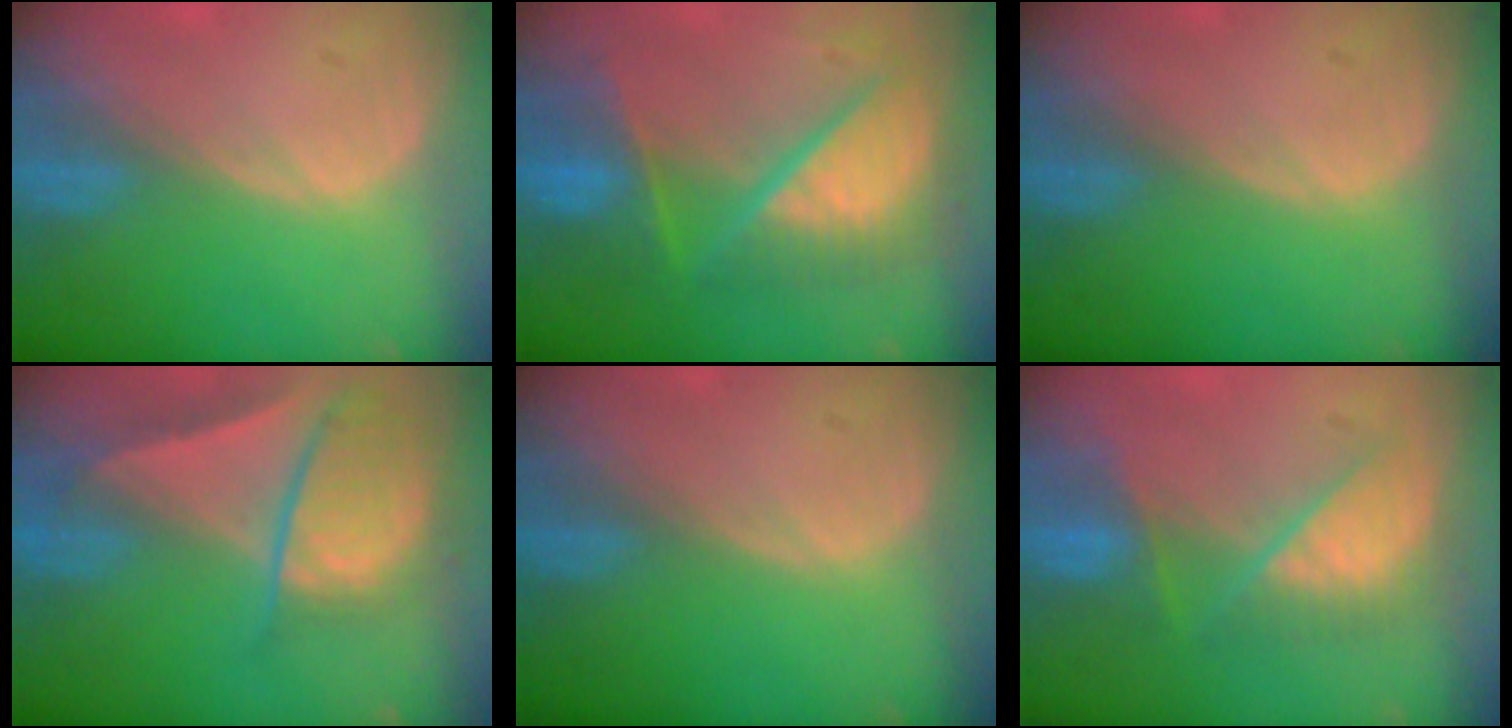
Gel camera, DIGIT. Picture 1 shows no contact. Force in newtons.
{"total": 10.7, "press": 10.6, "slide": 1.4}
{"total": 0.0}
{"total": 9.4, "press": 8.1, "slide": 4.7}
{"total": 0.0}
{"total": 7.2, "press": 7.2, "slide": 0.6}